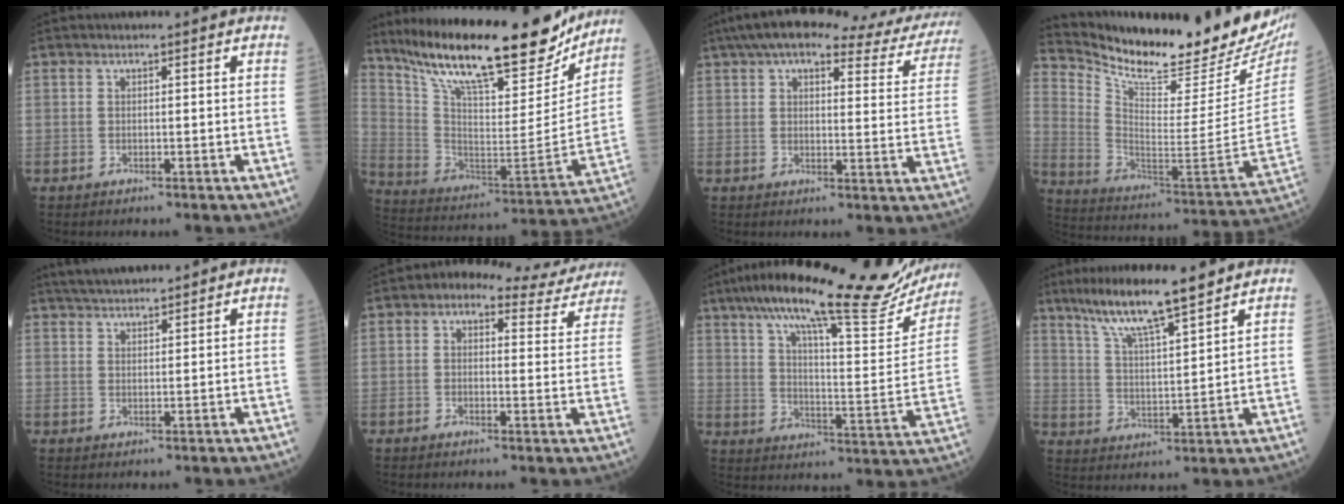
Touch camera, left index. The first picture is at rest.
{"total": 27.7, "force": [22.2, 6.2, 15.3], "torque": [-0.266, -0.017, 0.341]}
{"total": 22.4, "force": [19.3, 5.1, 10.0], "torque": [-0.143, 0.010, 0.225]}
{"total": 25.1, "force": [22.2, 3.3, 11.4], "torque": [-0.212, -0.087, 0.324]}
{"total": 5.3, "force": [4.9, 0.7, 2.0], "torque": [-0.035, 0.028, 0.088]}
{"total": 10.5, "force": [8.6, 4.7, 3.8], "torque": [-0.032, 0.025, 0.080]}
{"total": 29.3, "force": [24.0, 4.2, 16.3], "torque": [-0.260, -0.018, 0.320]}
{"total": 11.0, "force": [8.7, 0.2, 6.8], "torque": [-0.124, 0.008, 0.155]}